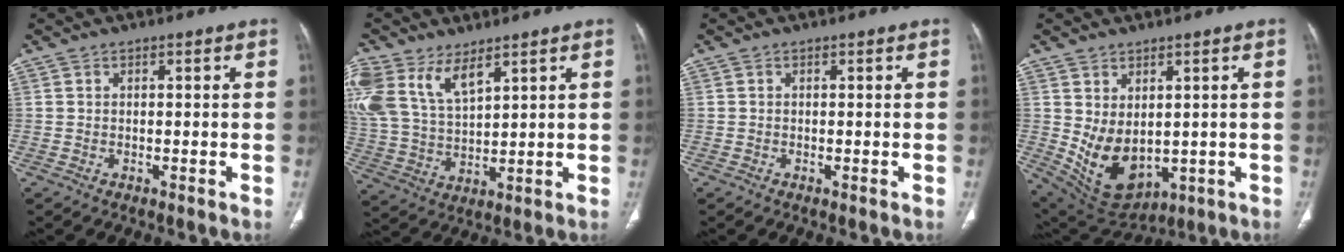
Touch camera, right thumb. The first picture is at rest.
{"total": 14.1, "force": [8.0, 7.3, 9.1], "torque": [-0.193, -0.015, 0.171]}
{"total": 0.0}
{"total": 10.9, "force": [0.3, 7.2, 8.2], "torque": [-0.127, -0.015, 0.044]}